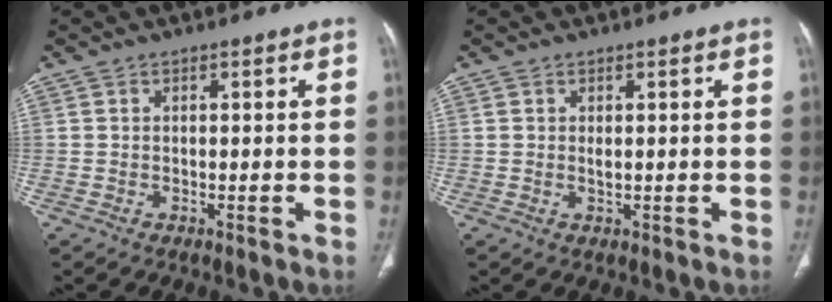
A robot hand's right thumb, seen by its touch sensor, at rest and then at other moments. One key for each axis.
{"total": 0.9, "fx": 0.2, "fy": 0.3, "fz": 0.9, "tx": -0.019, "ty": -0.001, "tz": 0.007}